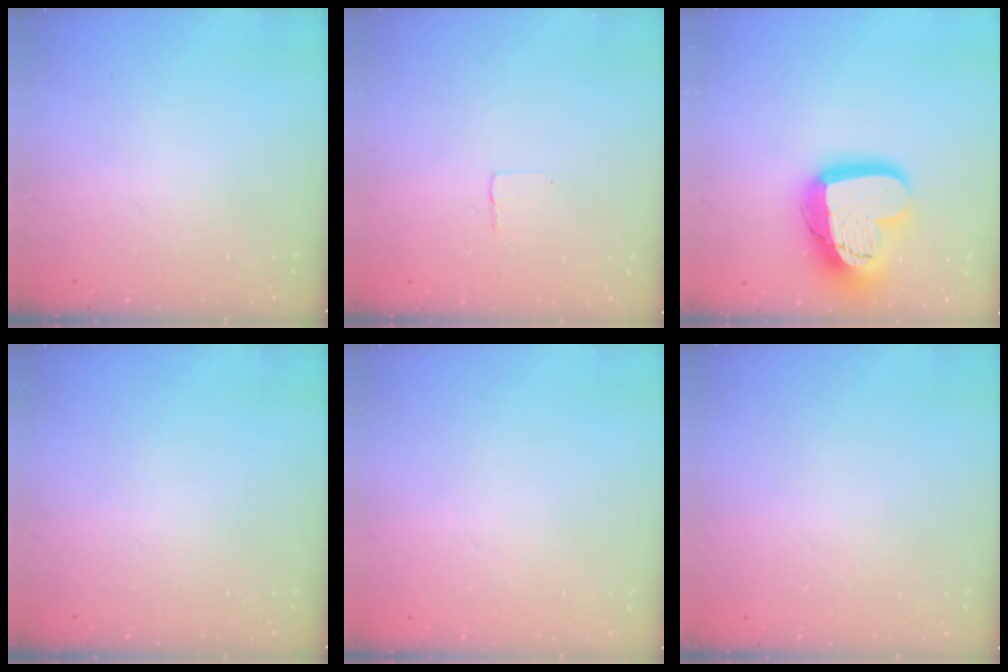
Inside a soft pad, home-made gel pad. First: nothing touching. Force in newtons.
{"total": 1.9, "press": 1.9, "slide": 0.1}
{"total": 19.1, "press": 19.1, "slide": 1.4}
{"total": 0.0}
{"total": 0.0}
{"total": 0.0}